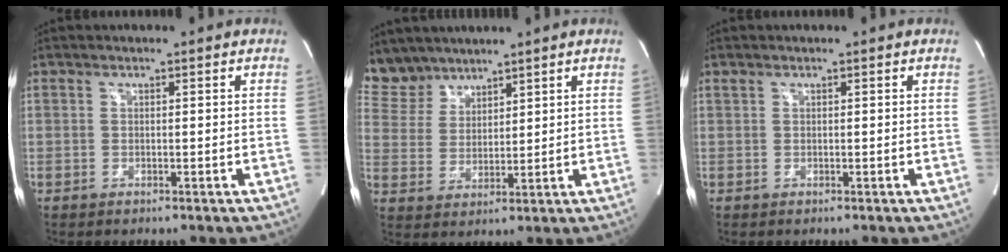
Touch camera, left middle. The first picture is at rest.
{"total": 6.5, "force": [5.8, 2.8, 0.1], "torque": [-0.010, 0.007, 0.131]}
{"total": 0.0}